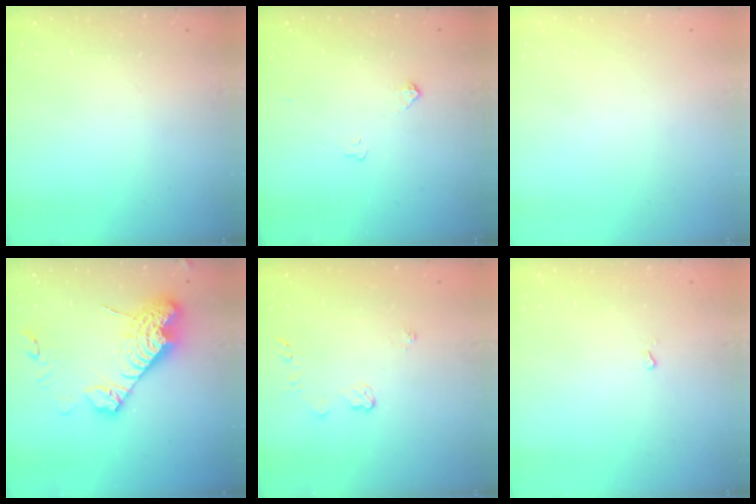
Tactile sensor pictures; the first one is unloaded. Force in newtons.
{"total": 3.8, "press": 3.8, "slide": 0.6}
{"total": 0.0}
{"total": 18.7, "press": 18.6, "slide": 1.6}
{"total": 4.1, "press": 4.1, "slide": 0.6}
{"total": 2.4, "press": 2.3, "slide": 0.5}